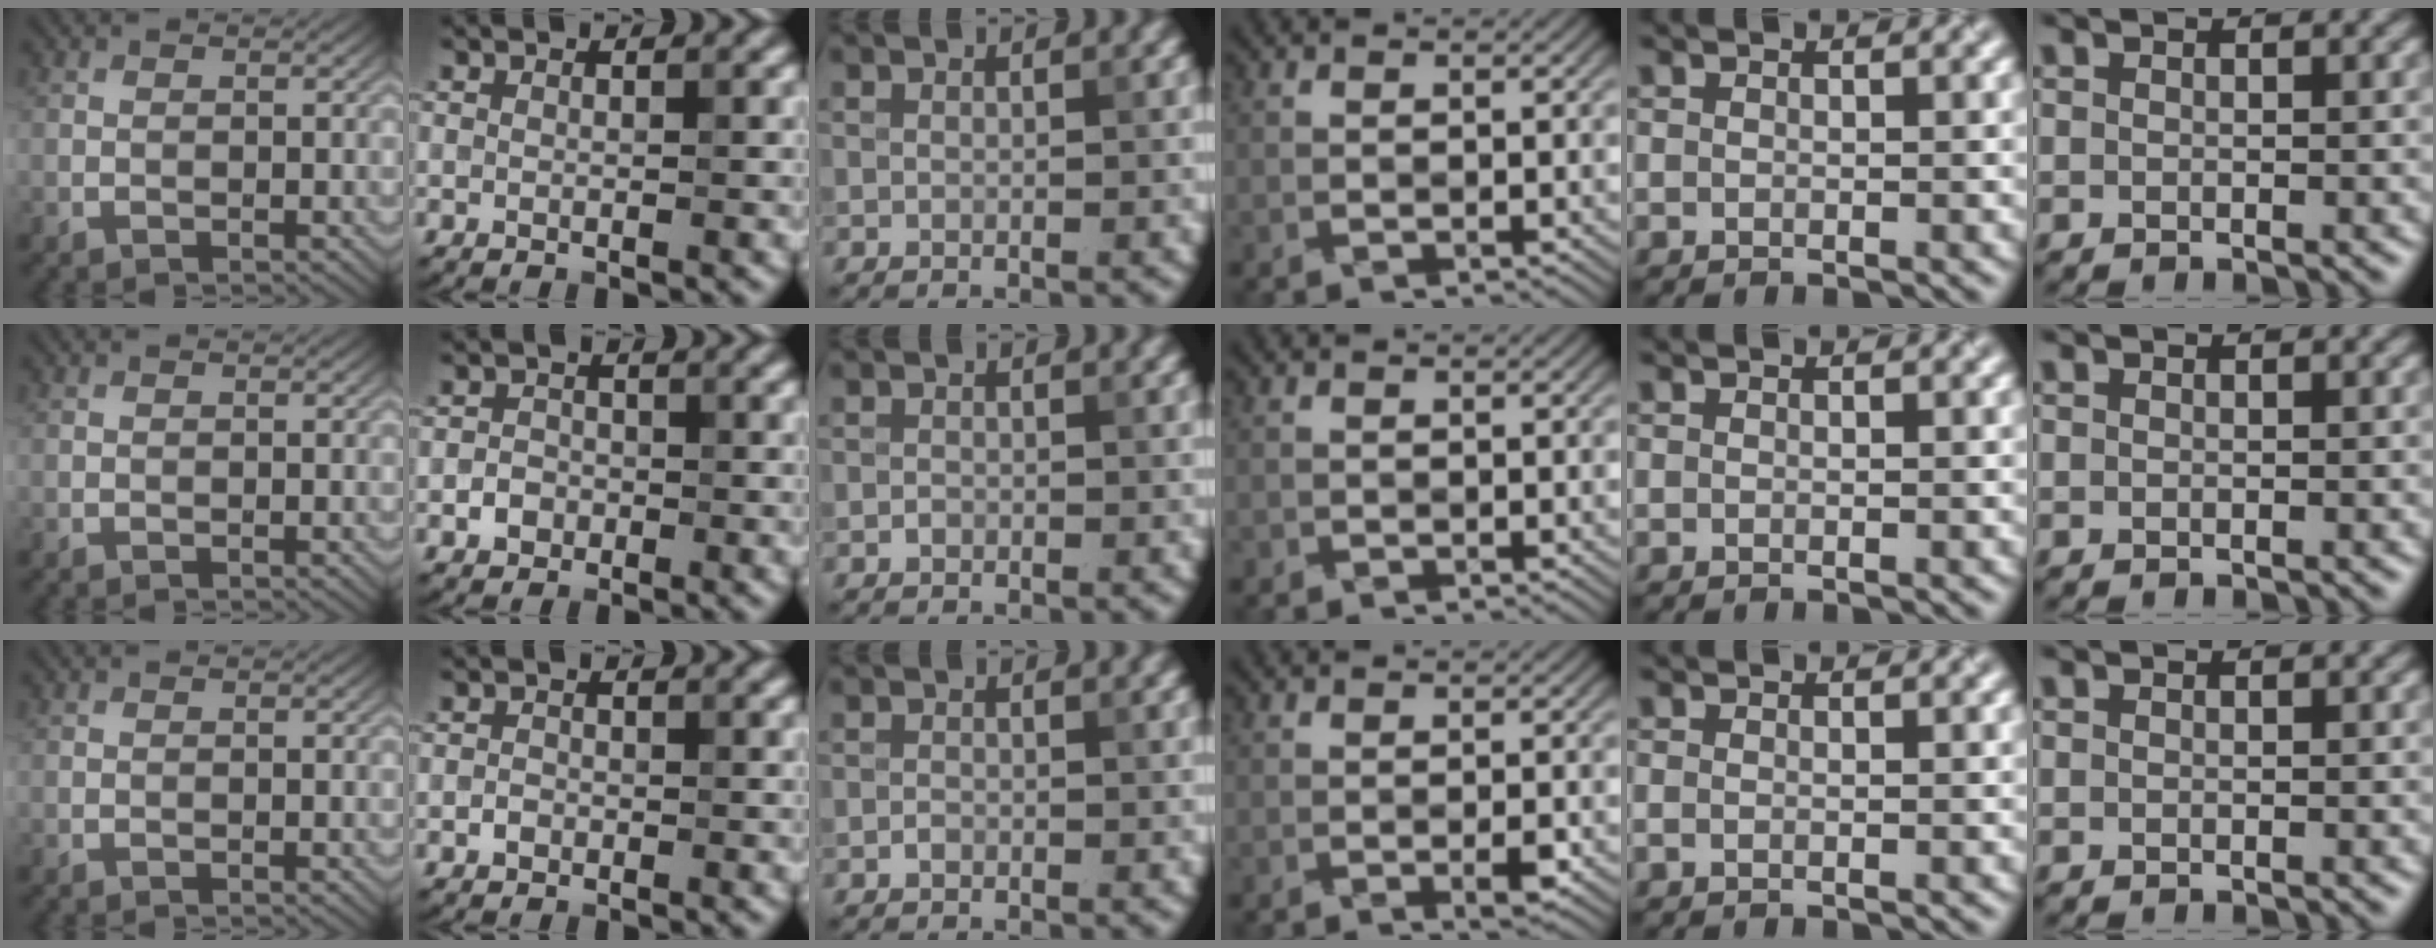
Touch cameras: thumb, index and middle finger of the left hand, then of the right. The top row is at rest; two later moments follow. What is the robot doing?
{"motion": "fold", "object": "handkerchief"}